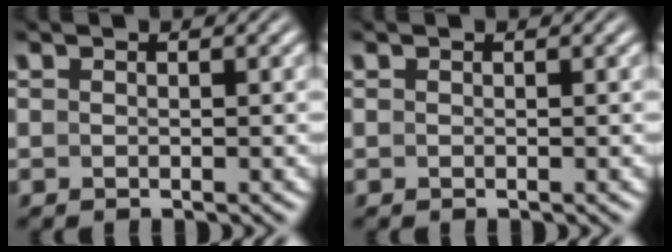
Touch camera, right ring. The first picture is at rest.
{"total": 0.0}